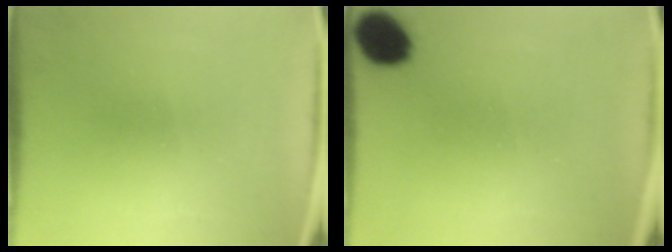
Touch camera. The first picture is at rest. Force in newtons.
{"total": 10.4}